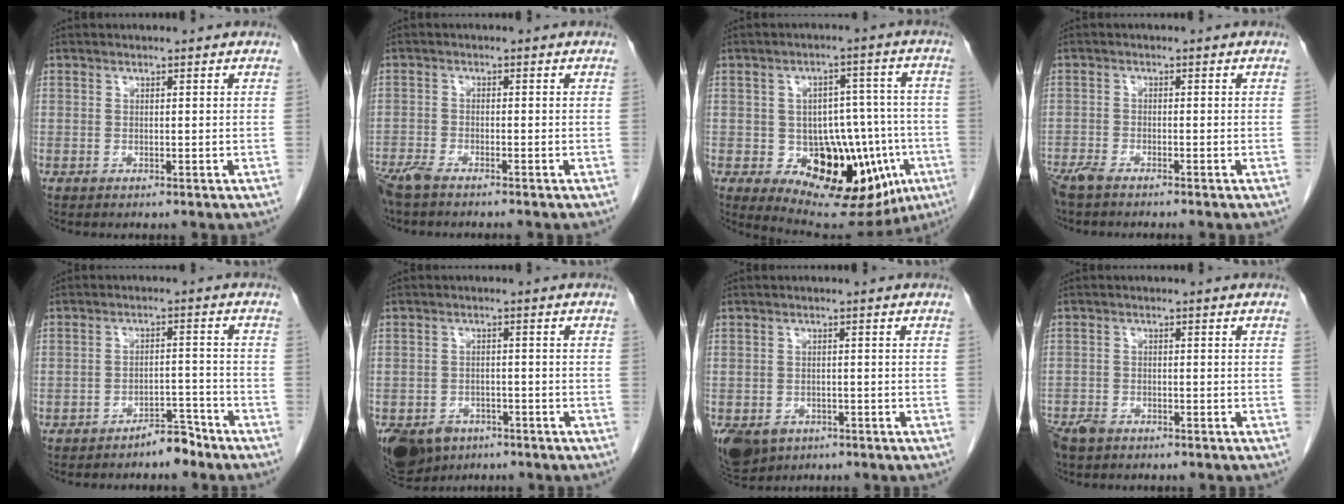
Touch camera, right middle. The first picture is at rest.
{"total": 4.7, "force": [-4.0, 0.6, 2.4], "torque": [-0.045, -0.011, -0.071]}
{"total": 18.0, "force": [-6.0, 9.1, 14.3], "torque": [-0.172, 0.021, -0.062]}
{"total": 4.0, "force": [-3.4, 0.5, 2.0], "torque": [-0.038, -0.008, -0.059]}
{"total": 3.8, "force": [-3.4, 0.8, 1.3], "torque": [-0.016, 0.001, -0.056]}
{"total": 10.3, "force": [-6.5, 6.9, 3.8], "torque": [-0.097, -0.011, -0.095]}
{"total": 9.1, "force": [-5.0, 6.7, 3.7], "torque": [-0.096, -0.009, -0.071]}
{"total": 4.6, "force": [-3.7, 1.9, 1.9], "torque": [-0.039, -0.006, -0.060]}